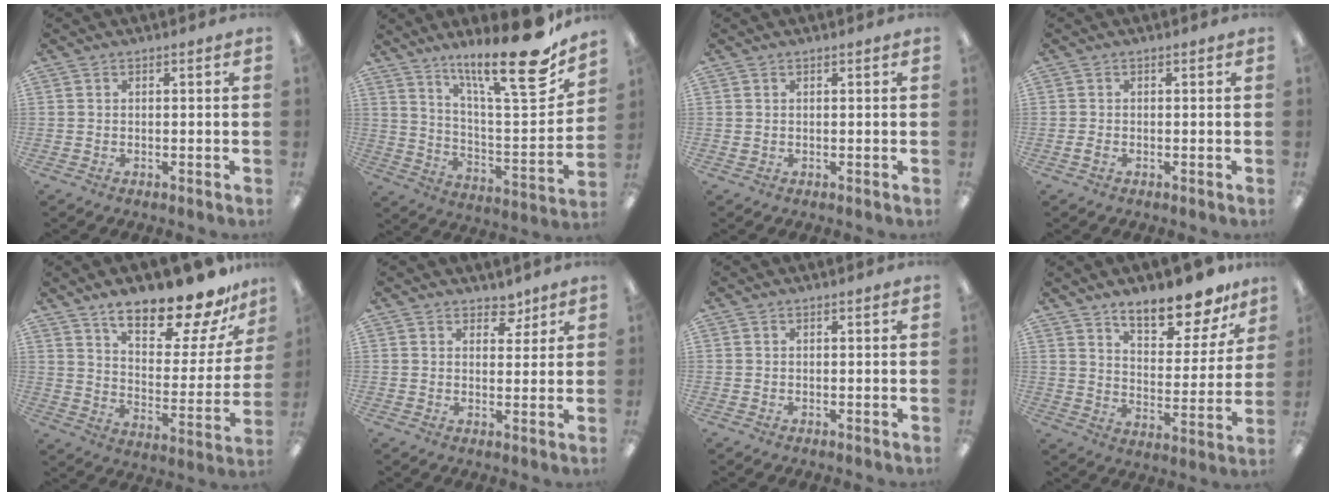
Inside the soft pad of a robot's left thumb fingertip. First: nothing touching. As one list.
[{"total": 21.7, "force": [15.8, 4.2, 14.2], "torque": [-0.207, -0.124, 0.248]}, {"total": 0.5, "force": [0.4, 0.3, 0.2], "torque": [-0.004, 0.003, 0.006]}, {"total": 0.9, "force": [-0.4, 0.6, 0.6], "torque": [-0.010, 0.000, -0.007]}, {"total": 19.2, "force": [15.9, 5.6, 9.2], "torque": [-0.141, -0.109, 0.269]}, {"total": 4.4, "force": [3.4, 2.6, 1.2], "torque": [-0.001, -0.019, 0.057]}, {"total": 0.0}, {"total": 13.6, "force": [11.9, 3.9, 5.4], "torque": [-0.074, -0.088, 0.208]}]